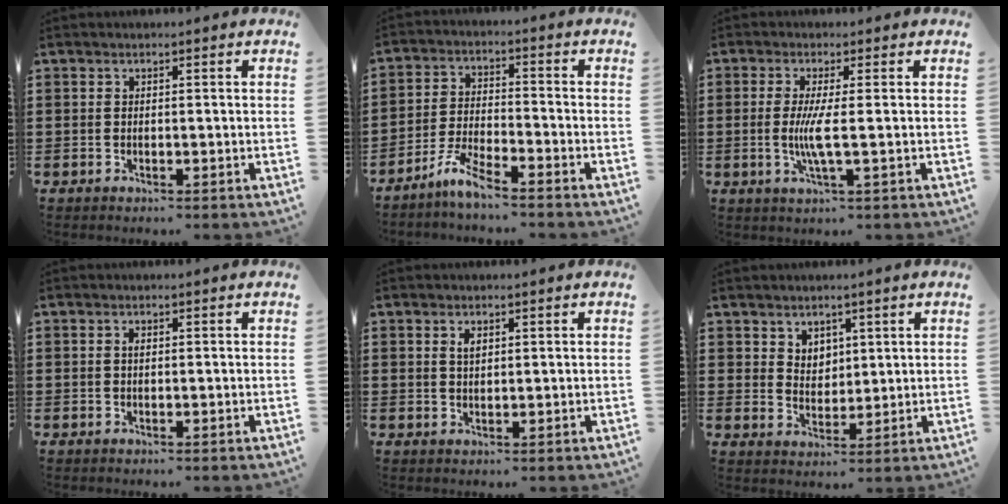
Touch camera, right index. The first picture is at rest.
{"total": 5.2, "force": [-4.5, 0.1, 2.7], "torque": [-0.074, -0.012, -0.091]}
{"total": 4.6, "force": [-0.4, 0.0, 4.6], "torque": [-0.096, -0.012, -0.013]}
{"total": 0.8, "force": [0.1, 0.3, 0.7], "torque": [-0.014, 0.000, 0.002]}
{"total": 1.6, "force": [0.7, 0.8, 1.2], "torque": [-0.027, 0.005, 0.012]}
{"total": 3.7, "force": [2.6, 2.6, 0.4], "torque": [-0.020, 0.005, 0.049]}